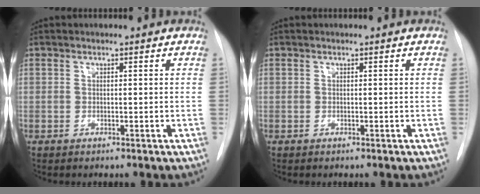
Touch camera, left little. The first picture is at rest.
{"total": 0.0}